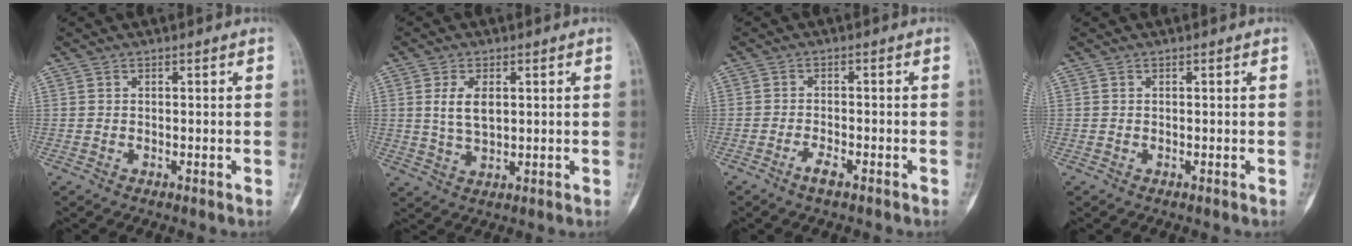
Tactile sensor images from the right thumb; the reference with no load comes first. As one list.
[{"total": 5.6, "force": [1.3, 3.2, 4.4], "torque": [-0.076, -0.006, 0.028]}, {"total": 2.6, "force": [-1.8, 0.9, 1.6], "torque": [-0.030, 0.008, -0.035]}, {"total": 0.0}]